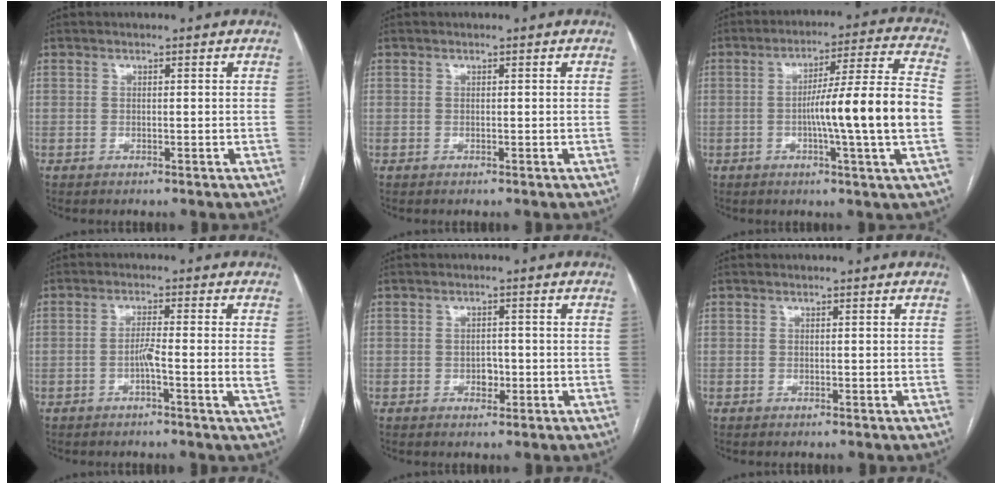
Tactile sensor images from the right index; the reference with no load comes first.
{"total": 0.0}
{"total": 14.7, "force": [-2.1, -1.2, 14.5], "torque": [-0.228, 0.006, -0.040]}
{"total": 4.0, "force": [-1.0, -0.6, 3.8], "torque": [-0.066, -0.002, -0.020]}
{"total": 2.0, "force": [-0.7, 1.4, 1.3], "torque": [-0.016, 0.005, -0.007]}
{"total": 0.0}